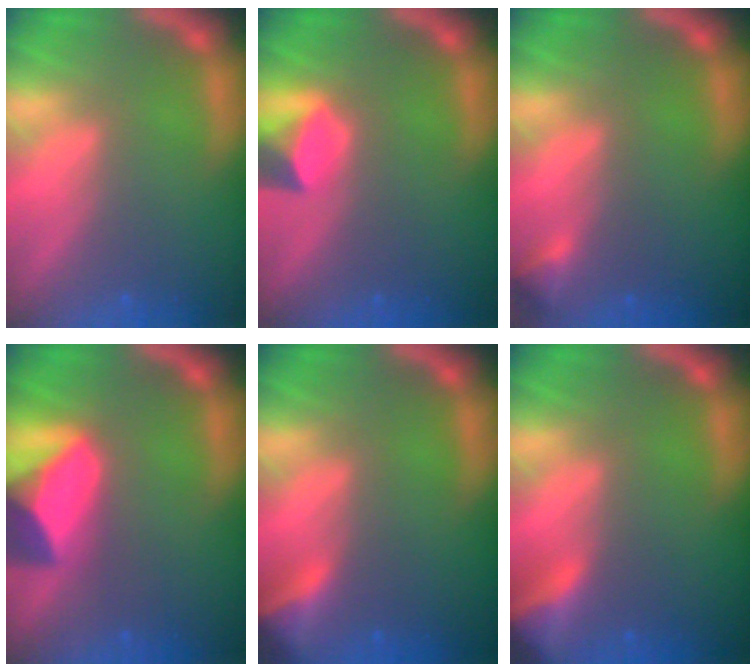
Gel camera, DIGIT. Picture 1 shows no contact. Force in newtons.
{"total": 3.0}
{"total": 1.4}
{"total": 8.4}
{"total": 3.9}
{"total": 4.9}